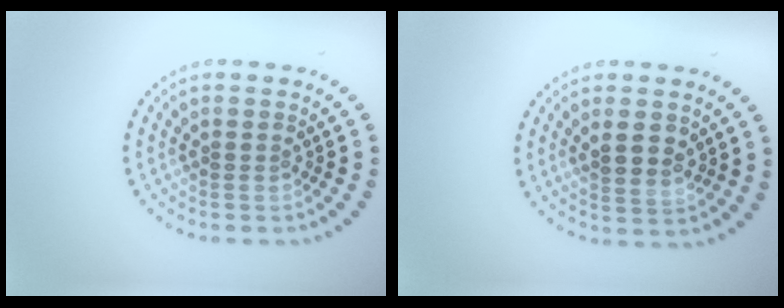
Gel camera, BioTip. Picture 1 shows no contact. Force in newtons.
{"total": 2.6, "press": 2.5, "slide": 0.7}